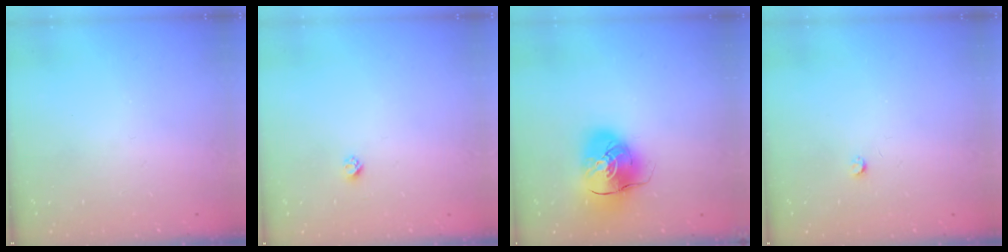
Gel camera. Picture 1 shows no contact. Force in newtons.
{"total": 2.3, "press": 2.3, "slide": 0.2}
{"total": 11.4, "press": 11.3, "slide": 1.8}
{"total": 2.5, "press": 2.5, "slide": 0.4}